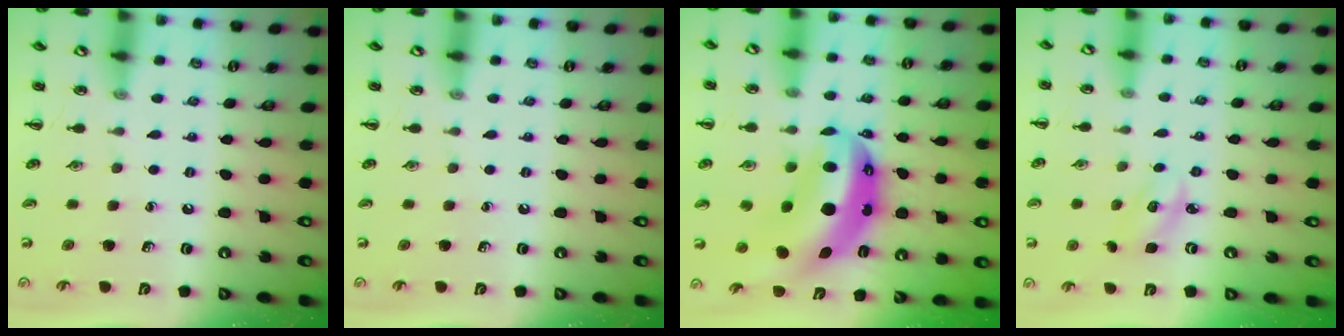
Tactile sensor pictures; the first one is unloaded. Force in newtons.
{"total": 0.0}
{"total": 12.6, "press": 12.1, "slide": 3.4}
{"total": 2.6, "press": 2.5, "slide": 0.6}